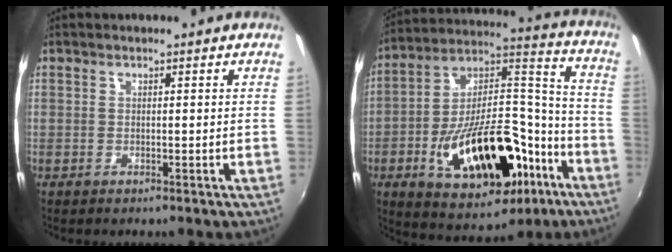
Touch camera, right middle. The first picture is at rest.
{"total": 26.0, "force": [-11.3, 12.6, 19.7], "torque": [-0.335, 0.022, -0.155]}